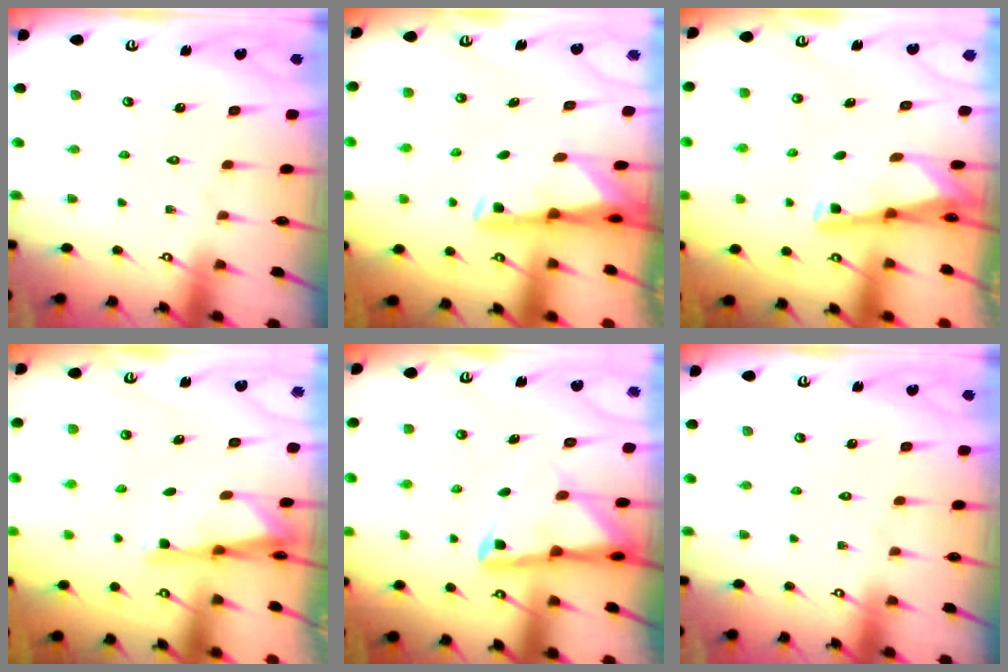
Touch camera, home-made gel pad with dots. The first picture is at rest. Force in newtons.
{"total": 2.8, "press": 2.8, "slide": 0.4}
{"total": 2.8, "press": 2.8, "slide": 0.2}
{"total": 3.1, "press": 3.1, "slide": 0.6}
{"total": 7.4, "press": 7.3, "slide": 0.8}
{"total": 0.0}